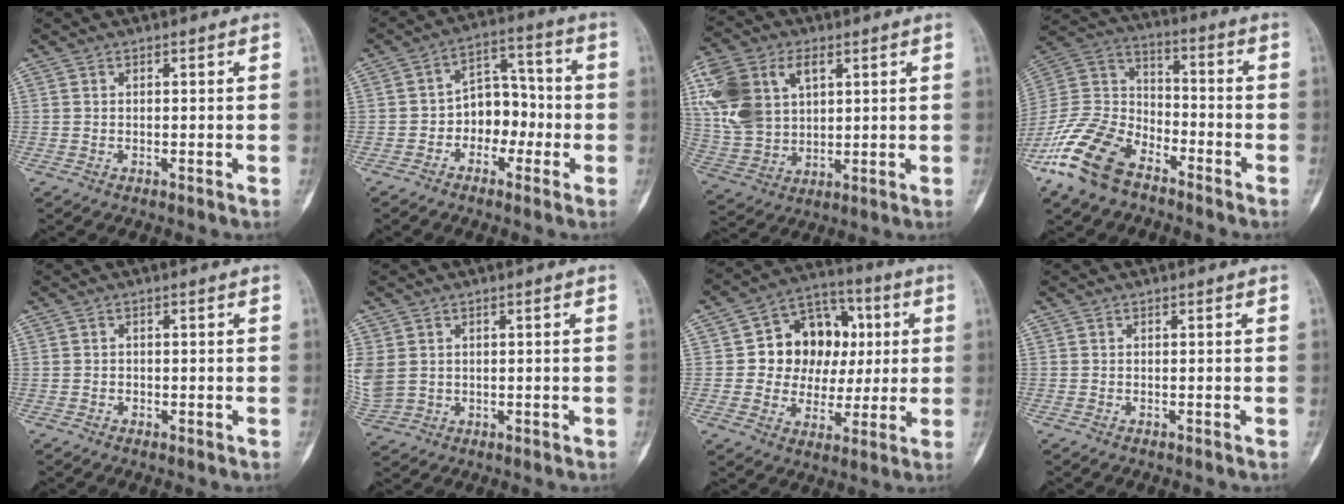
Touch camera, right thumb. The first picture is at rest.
{"total": 8.7, "force": [-2.4, 6.4, 5.3], "torque": [-0.037, 0.046, -0.052]}
{"total": 16.4, "force": [5.2, 11.3, 10.7], "torque": [-0.215, 0.004, 0.105]}
{"total": 17.0, "force": [-11.2, 9.0, 9.0], "torque": [-0.183, 0.058, -0.222]}
{"total": 0.7, "force": [-0.3, 0.6, 0.1], "torque": [0.001, 0.003, -0.007]}
{"total": 8.0, "force": [1.1, 6.6, 4.4], "torque": [-0.120, 0.002, 0.039]}
{"total": 15.4, "force": [2.2, 12.5, 8.6], "torque": [-0.070, 0.016, 0.038]}
{"total": 0.0}